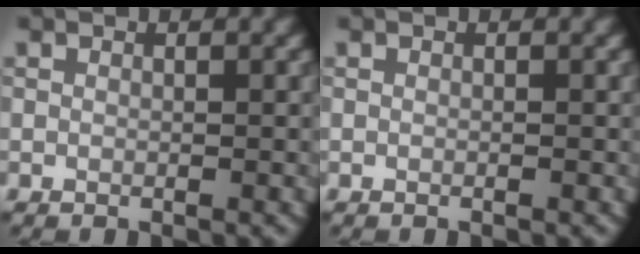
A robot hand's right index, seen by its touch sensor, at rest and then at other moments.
{"total": 0.0}